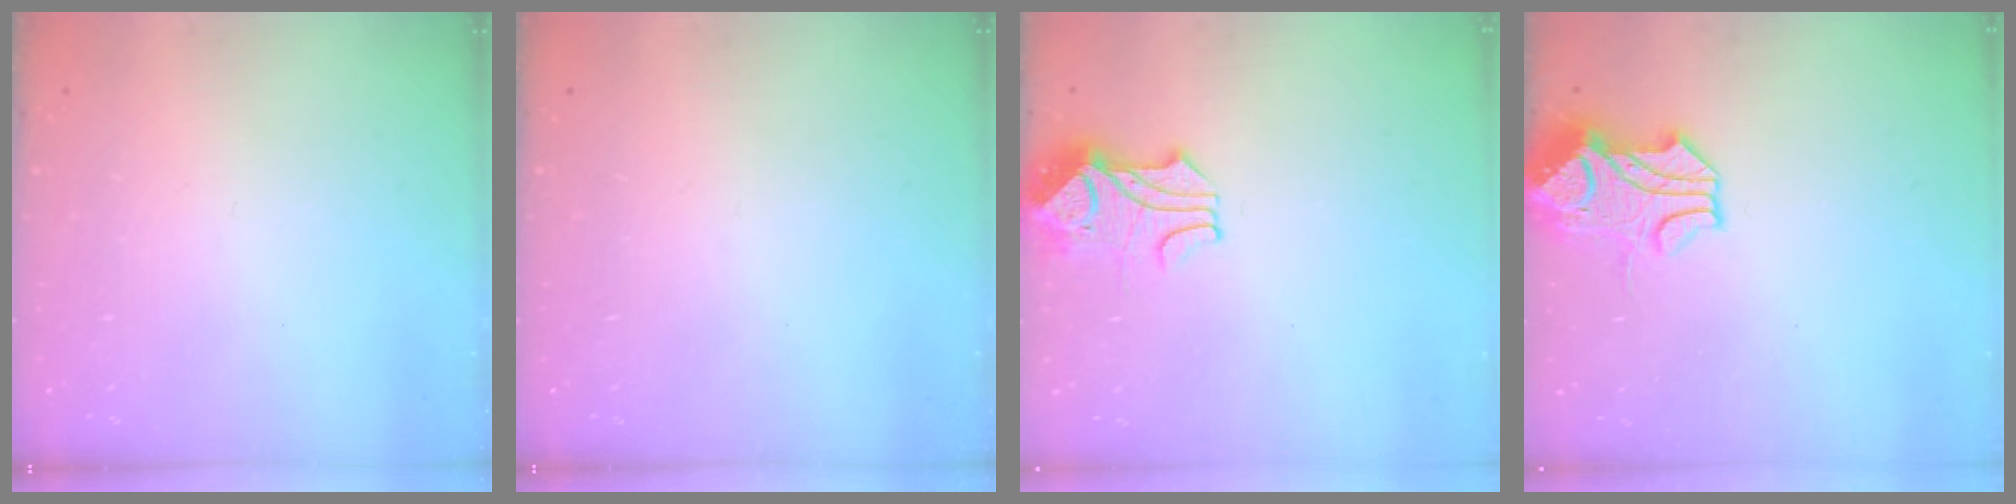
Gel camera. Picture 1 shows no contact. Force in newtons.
{"total": 0.0}
{"total": 1.8, "press": 1.3, "slide": 1.1}
{"total": 1.6, "press": 1.1, "slide": 1.2}